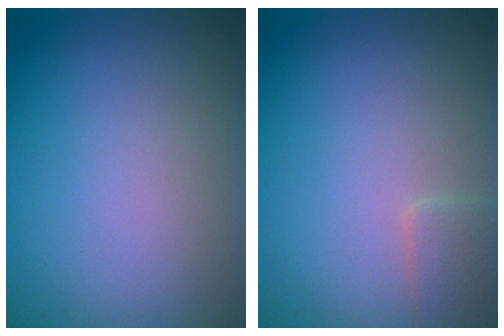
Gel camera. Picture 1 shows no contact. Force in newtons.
{"total": 1.6, "press": 1.6, "slide": 0.1}